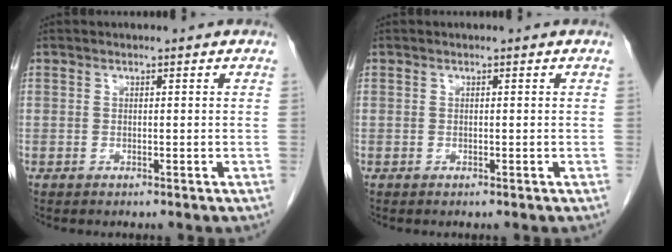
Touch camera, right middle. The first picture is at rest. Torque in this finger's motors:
{"motor_torque": [0.40, -0.08, 0.02, 0.01]}